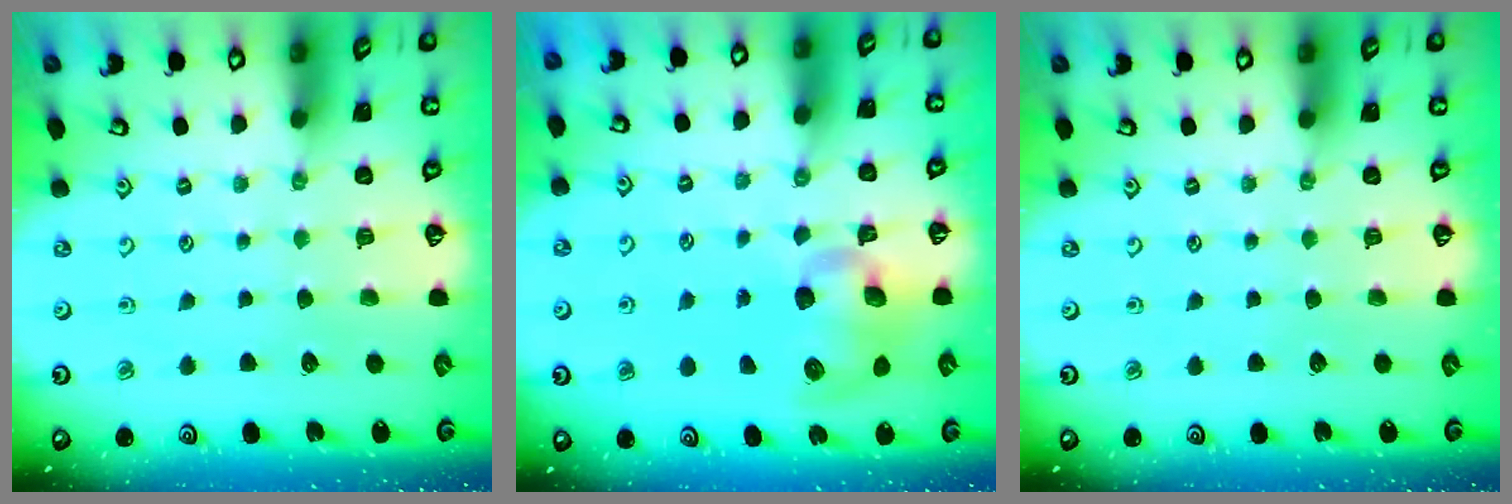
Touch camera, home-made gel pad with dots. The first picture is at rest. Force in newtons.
{"total": 10.3, "press": 10.2, "slide": 1.5}
{"total": 0.0}